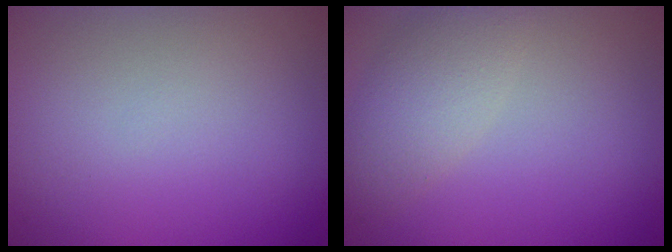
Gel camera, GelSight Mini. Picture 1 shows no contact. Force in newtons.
{"total": 3.3, "press": 3.2, "slide": 0.2}